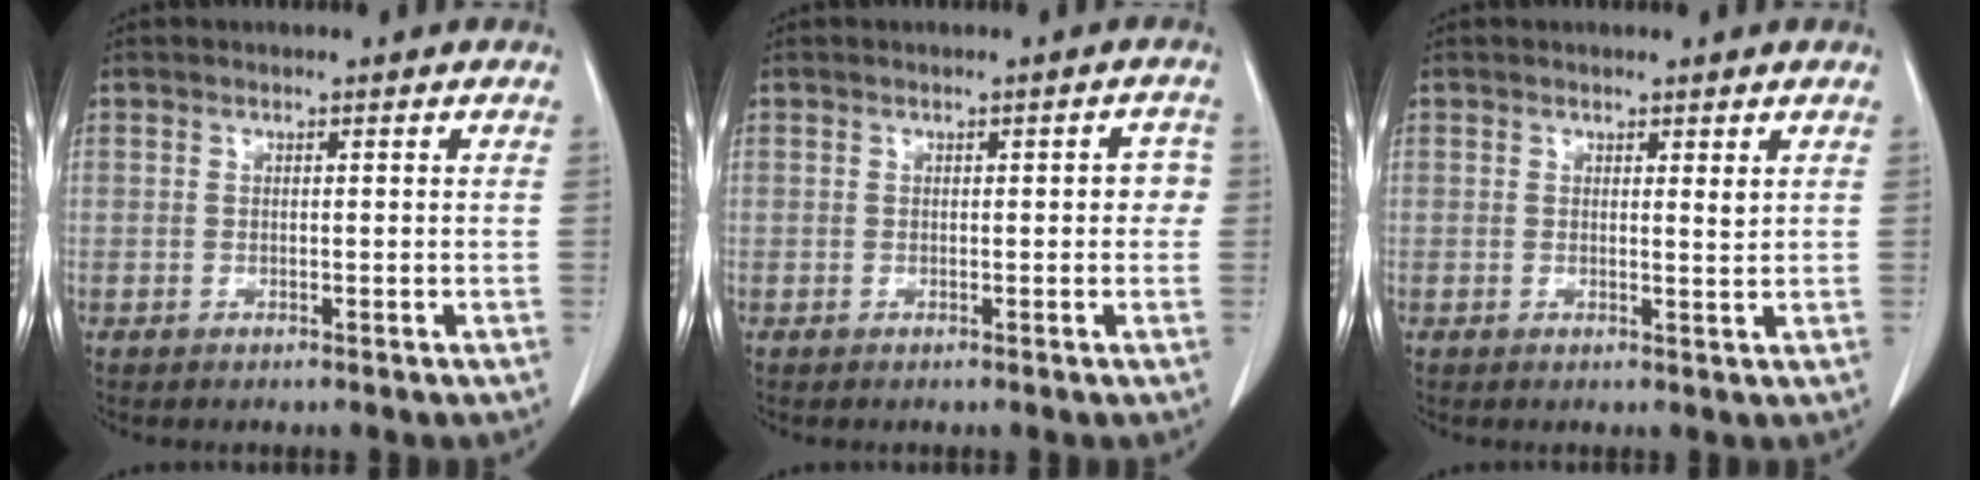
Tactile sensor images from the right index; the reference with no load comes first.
{"total": 2.1, "force": [0.0, 1.0, 1.8], "torque": [-0.010, 0.014, -0.001]}
{"total": 1.1, "force": [0.6, 0.2, 0.9], "torque": [-0.014, -0.005, 0.009]}